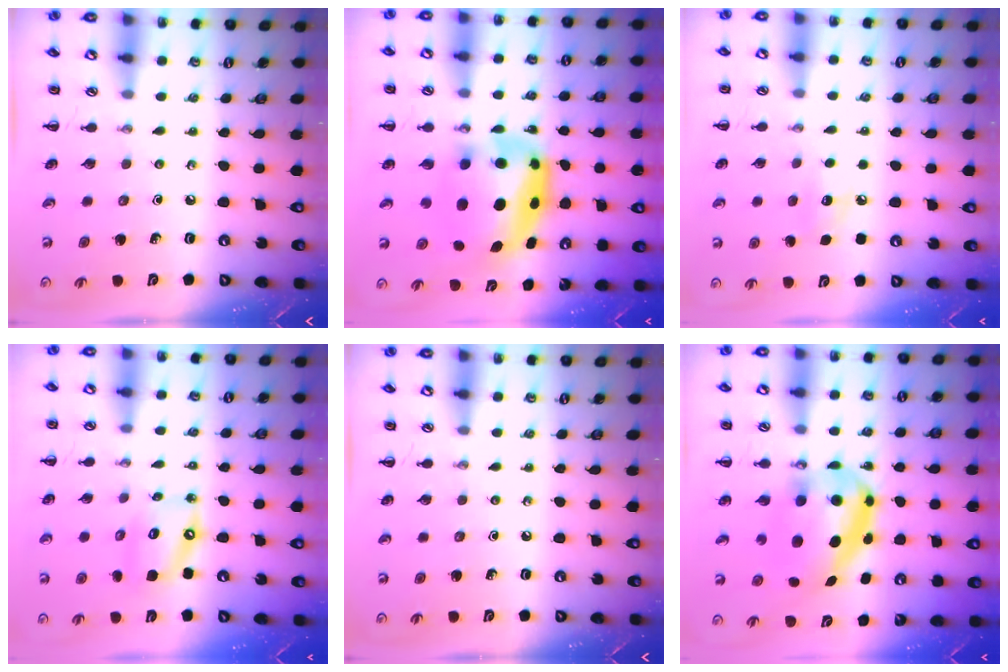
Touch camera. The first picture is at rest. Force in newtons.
{"total": 9.0, "press": 8.7, "slide": 2.1}
{"total": 6.8, "press": 6.5, "slide": 1.9}
{"total": 9.0, "press": 8.8, "slide": 1.9}
{"total": 0.0}
{"total": 9.7, "press": 9.4, "slide": 2.1}